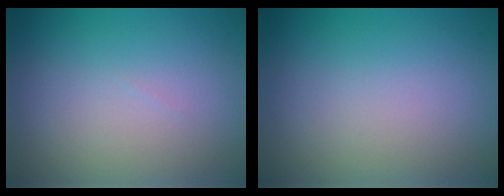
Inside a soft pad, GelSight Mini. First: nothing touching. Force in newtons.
{"total": 0.0}